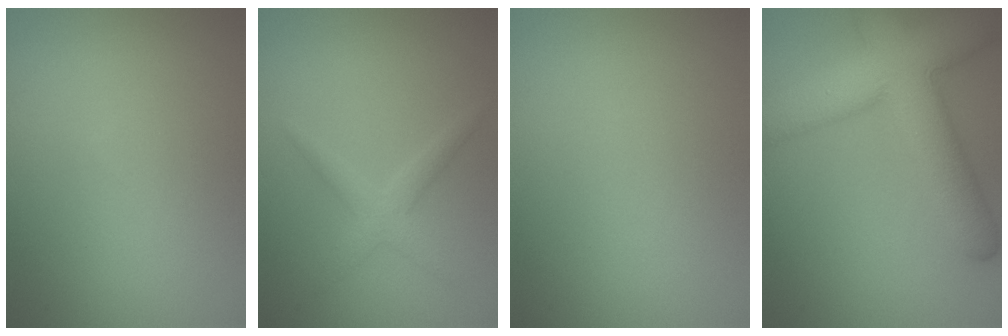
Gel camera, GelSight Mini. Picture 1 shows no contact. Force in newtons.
{"total": 1.9, "press": 1.9, "slide": 0.1}
{"total": 0.0}
{"total": 10.2, "press": 10.2, "slide": 0.6}